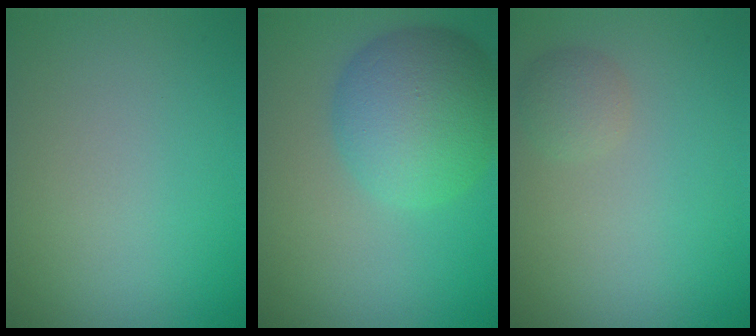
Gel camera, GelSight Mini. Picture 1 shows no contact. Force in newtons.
{"total": 7.9, "press": 7.9, "slide": 0.3}
{"total": 1.6, "press": 1.6, "slide": 0.1}